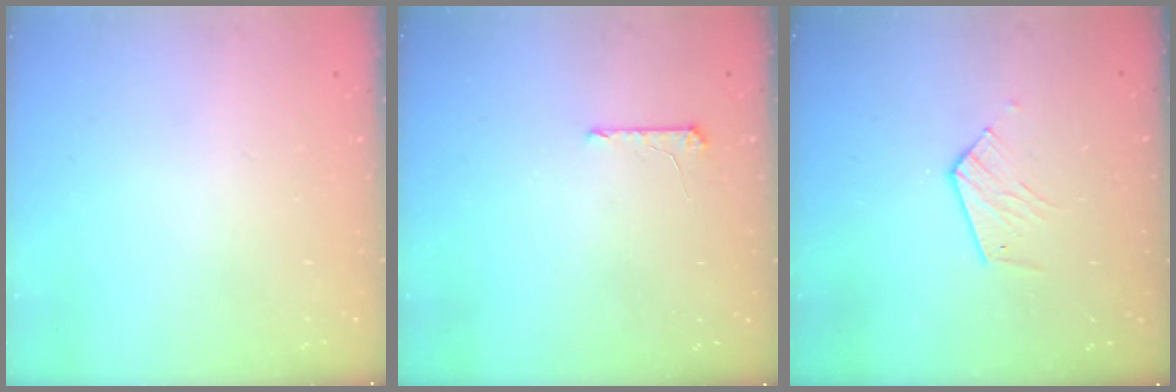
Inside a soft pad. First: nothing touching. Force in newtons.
{"total": 5.5, "press": 5.5, "slide": 0.6}
{"total": 6.2, "press": 6.2, "slide": 0.5}